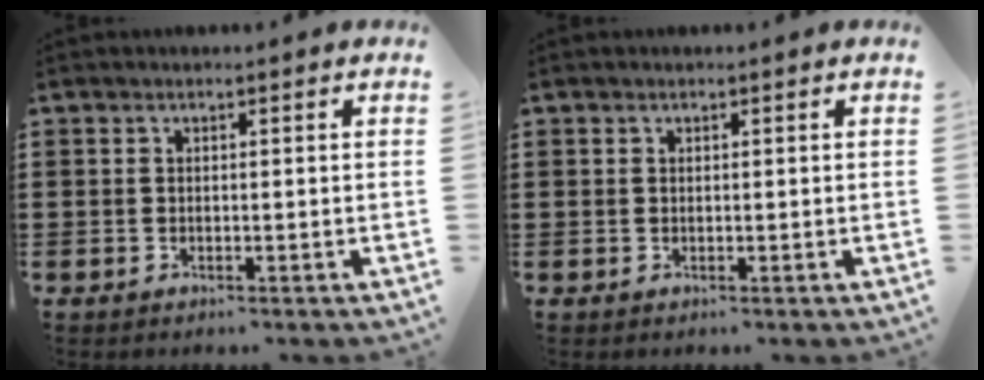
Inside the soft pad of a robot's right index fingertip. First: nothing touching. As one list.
[{"total": 0.6, "force": [0.4, 0.4, -0.1], "torque": [0.001, 0.004, 0.008]}]